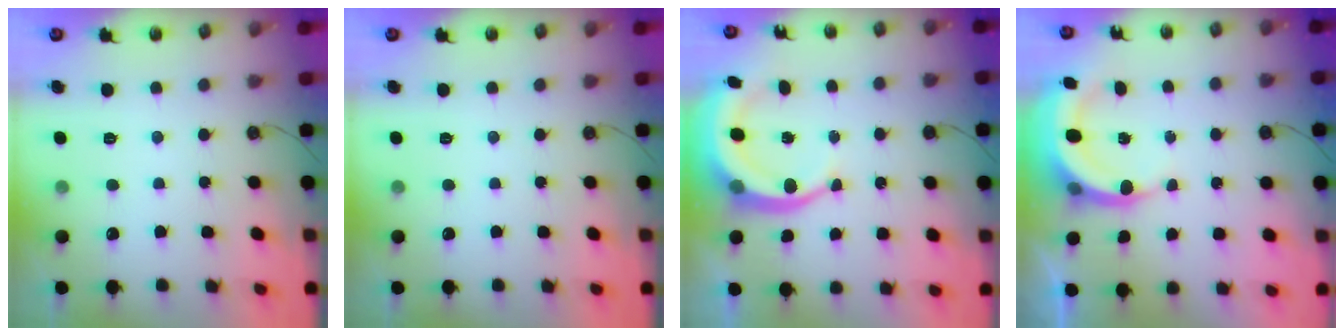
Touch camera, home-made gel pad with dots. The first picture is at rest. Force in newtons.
{"total": 0.0}
{"total": 10.2, "press": 10.1, "slide": 1.8}
{"total": 7.2, "press": 7.0, "slide": 1.3}